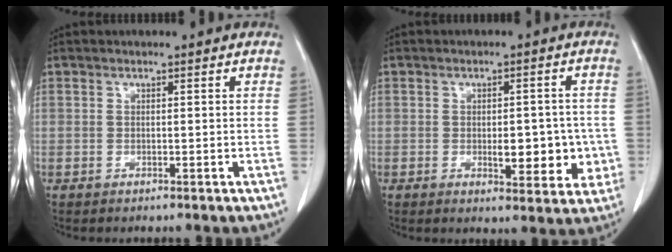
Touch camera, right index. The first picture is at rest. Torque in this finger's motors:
{"motor_torque": [0.42, -0.10, 0.17, 0.04]}